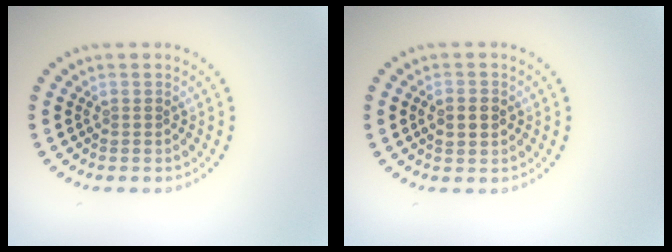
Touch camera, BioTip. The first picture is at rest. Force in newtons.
{"total": 2.2, "press": 2.2, "slide": 0.2}